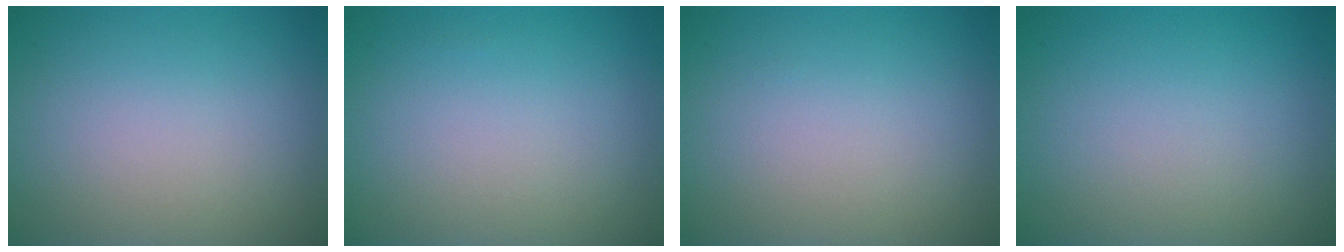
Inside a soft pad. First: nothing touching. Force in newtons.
{"total": 0.0}
{"total": 0.0}
{"total": 0.0}